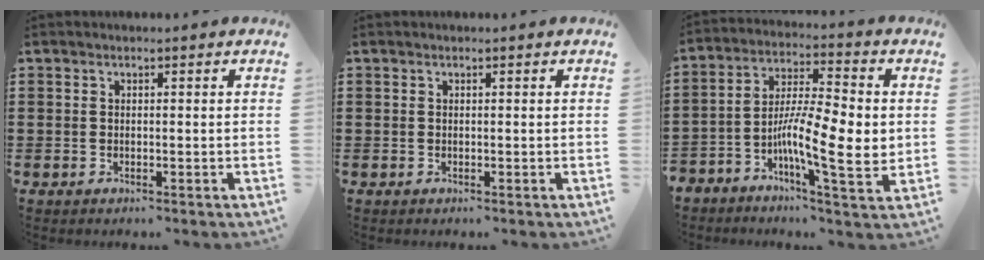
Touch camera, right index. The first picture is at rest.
{"total": 0.0}
{"total": 10.5, "force": [-1.4, 2.9, 10.0], "torque": [-0.197, -0.011, -0.029]}